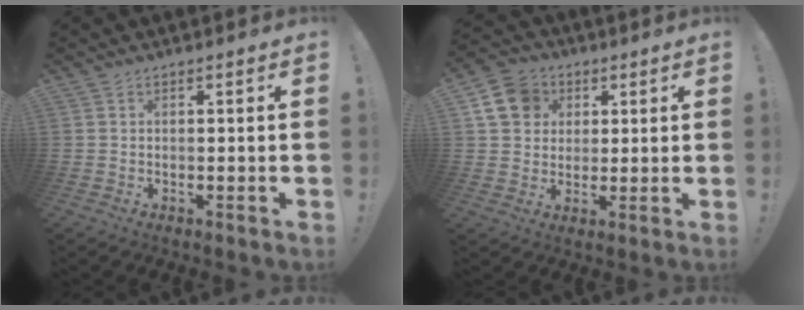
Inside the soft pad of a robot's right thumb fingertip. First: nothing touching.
{"total": 11.9, "force": [4.0, 10.3, 4.5], "torque": [-0.059, -0.007, 0.082]}